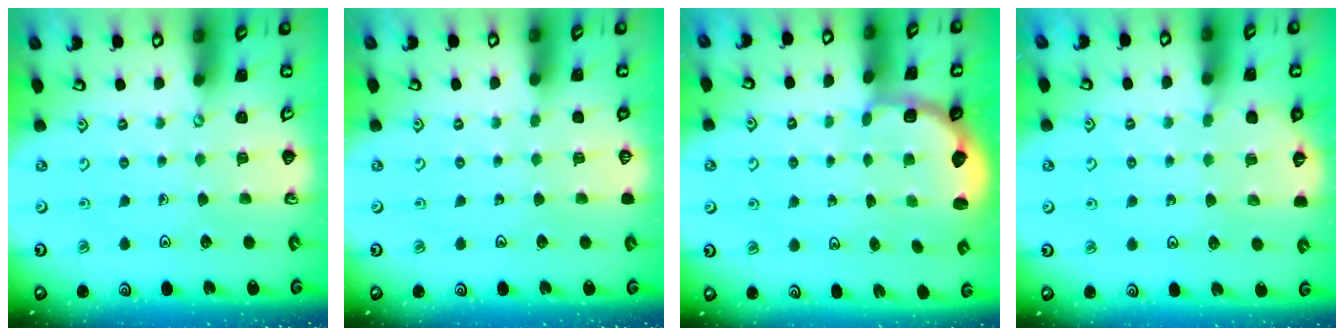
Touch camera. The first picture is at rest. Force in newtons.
{"total": 0.0}
{"total": 2.8, "press": 2.3, "slide": 1.5}
{"total": 4.2, "press": 3.6, "slide": 2.3}